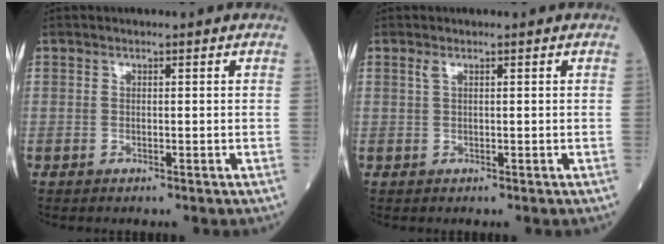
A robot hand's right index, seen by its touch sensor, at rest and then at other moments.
{"total": 0.8, "force": [0.4, 0.1, 0.6], "torque": [-0.021, 0.007, 0.008]}